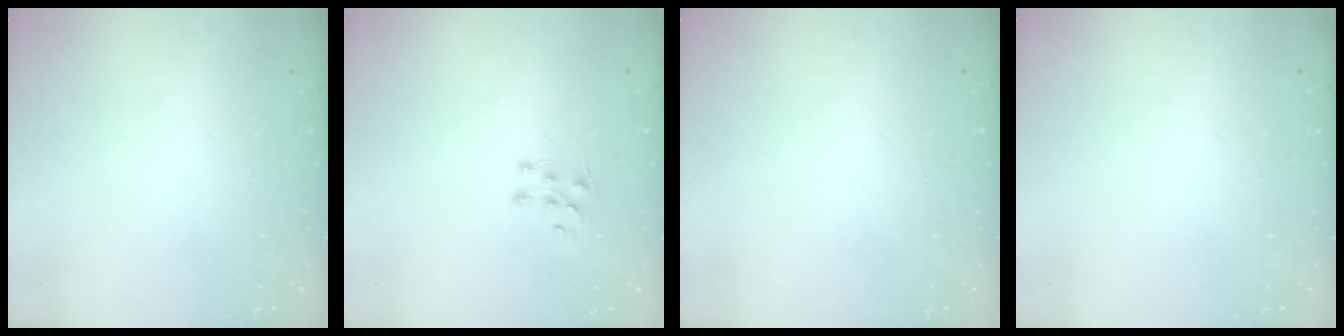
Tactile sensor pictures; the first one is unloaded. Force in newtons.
{"total": 4.7, "press": 4.7, "slide": 0.3}
{"total": 0.0}
{"total": 0.0}